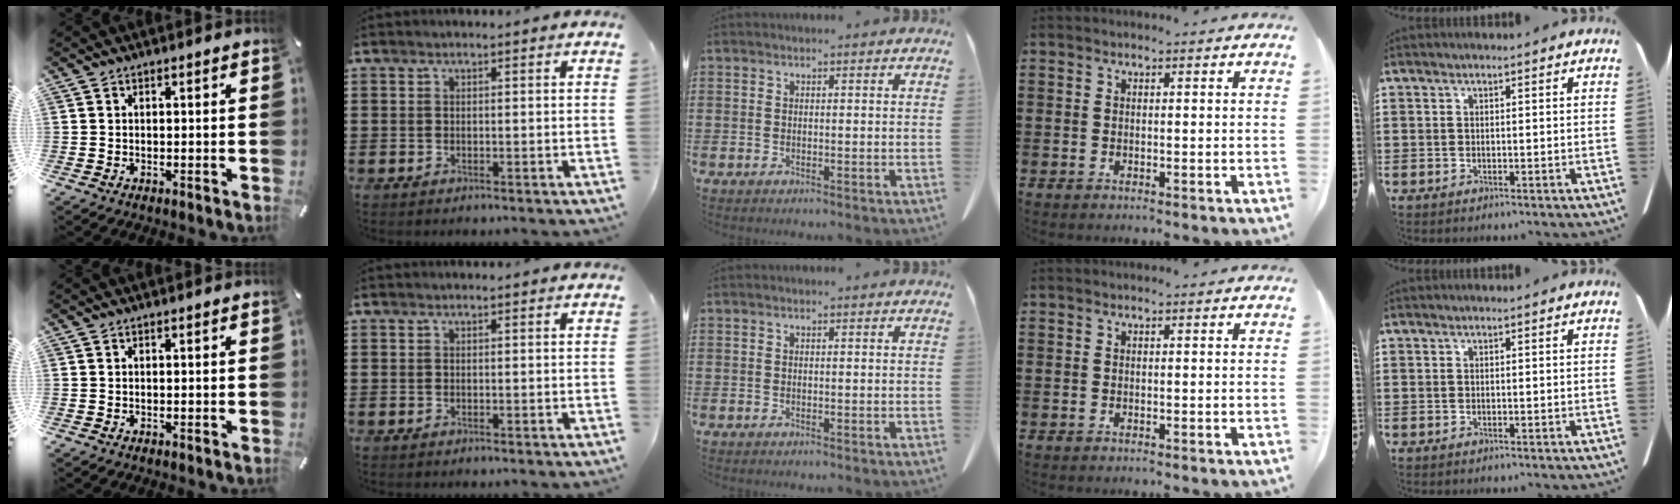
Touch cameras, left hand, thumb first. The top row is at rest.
{}